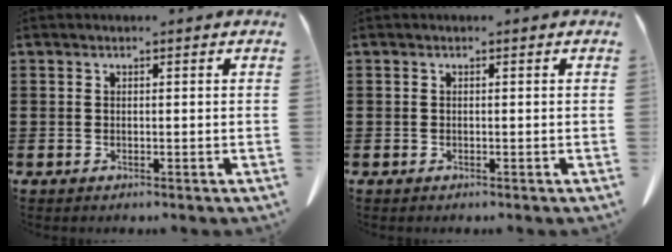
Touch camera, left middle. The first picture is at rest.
{"total": 0.0}